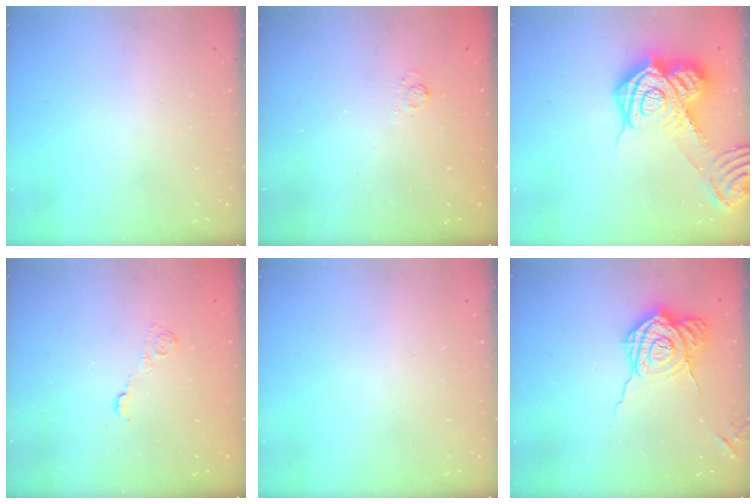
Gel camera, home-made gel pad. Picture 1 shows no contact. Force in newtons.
{"total": 1.7, "press": 1.1, "slide": 1.3}
{"total": 24.2, "press": 24.1, "slide": 1.9}
{"total": 3.7, "press": 3.4, "slide": 1.4}
{"total": 0.0}
{"total": 12.6, "press": 12.5, "slide": 1.2}